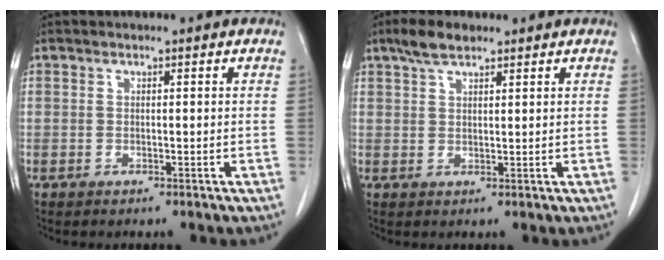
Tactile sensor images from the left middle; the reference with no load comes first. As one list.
[{"total": 4.0, "force": [3.0, 1.2, 2.3], "torque": [-0.055, 0.010, 0.058]}]